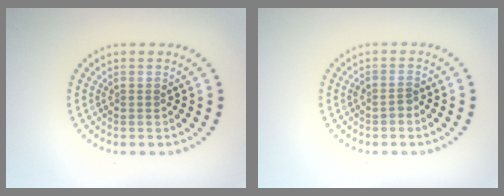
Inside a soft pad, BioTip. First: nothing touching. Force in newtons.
{"total": 1.0, "press": 0.8, "slide": 0.6}